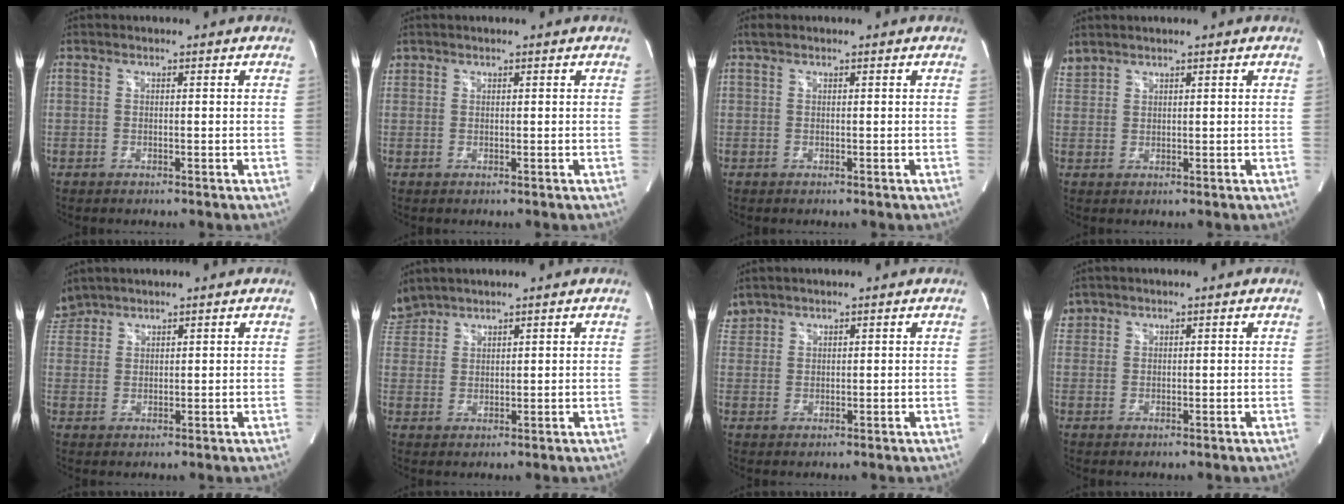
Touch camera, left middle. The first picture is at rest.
{"total": 1.4, "force": [1.0, 0.9, 0.0], "torque": [0.003, 0.014, 0.020]}
{"total": 1.1, "force": [0.8, 0.3, 0.6], "torque": [-0.016, 0.015, 0.016]}
{"total": 2.3, "force": [2.3, 0.4, 0.2], "torque": [-0.014, 0.019, 0.053]}
{"total": 3.7, "force": [3.6, 0.8, -0.3], "torque": [-0.003, 0.015, 0.078]}
{"total": 4.4, "force": [4.3, 0.8, -0.2], "torque": [-0.006, 0.015, 0.094]}
{"total": 2.7, "force": [2.5, 0.8, -0.1], "torque": [-0.001, 0.017, 0.053]}
{"total": 1.9, "force": [1.6, 1.0, -0.2], "torque": [0.005, 0.013, 0.031]}